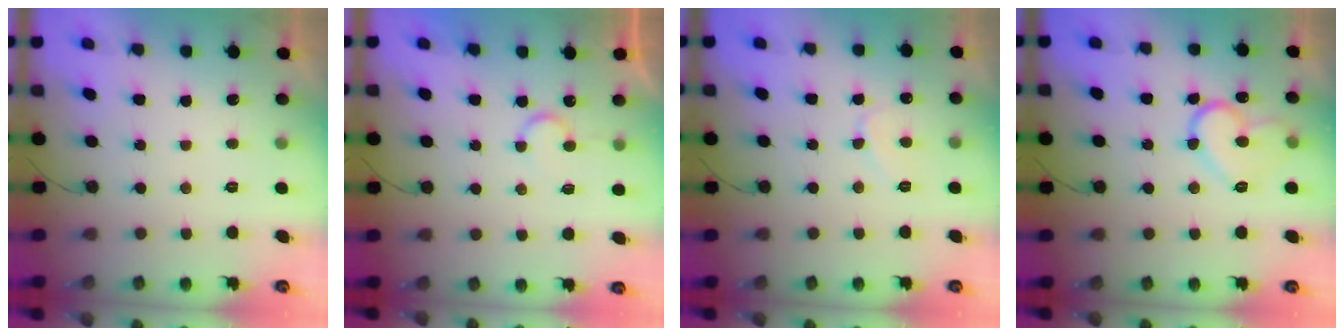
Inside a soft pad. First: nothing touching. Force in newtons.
{"total": 5.9, "press": 5.9, "slide": 0.4}
{"total": 4.9, "press": 4.8, "slide": 0.3}
{"total": 14.2, "press": 14.2, "slide": 1.3}